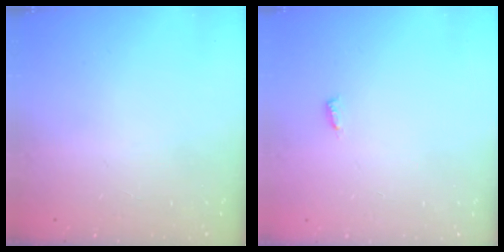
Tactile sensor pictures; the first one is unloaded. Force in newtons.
{"total": 3.1, "press": 3.1, "slide": 0.2}